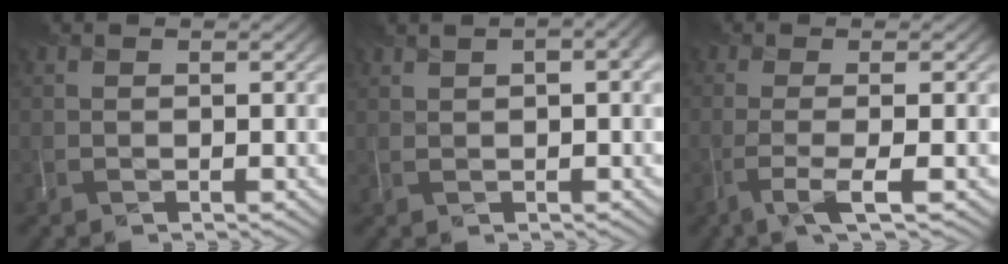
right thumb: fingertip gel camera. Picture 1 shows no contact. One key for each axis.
{"total": 2.3, "fx": 0.9, "fy": 0.8, "fz": 2.0, "tx": -0.028, "ty": 0.013, "tz": 0.016}
{"total": 4.3, "fx": -1.7, "fy": 0.7, "fz": 3.8, "tx": -0.057, "ty": 0.009, "tz": -0.044}